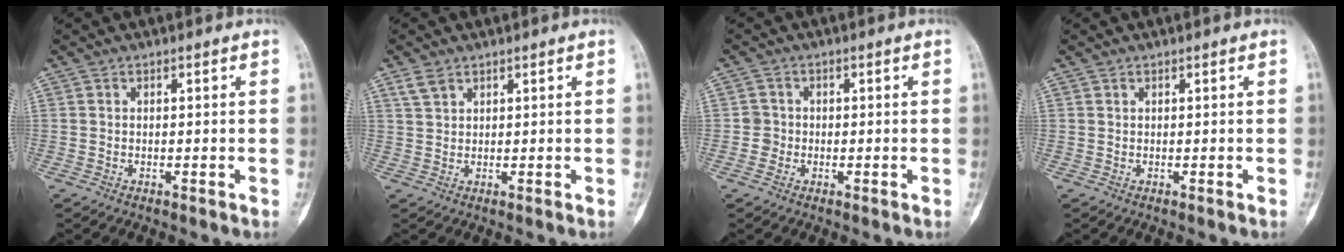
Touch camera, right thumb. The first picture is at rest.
{"total": 2.4, "force": [1.7, 1.3, 1.2], "torque": [-0.024, 0.002, 0.039]}
{"total": 2.1, "force": [-0.5, 2.0, 0.1], "torque": [0.017, 0.010, -0.016]}
{"total": 0.0}